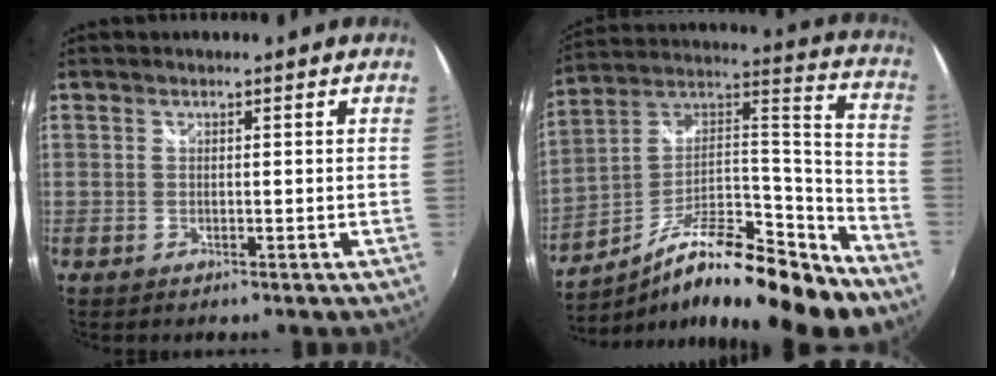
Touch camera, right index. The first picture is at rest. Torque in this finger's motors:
{"motor_torque": [0.50, -0.40, 0.39, 0.11]}